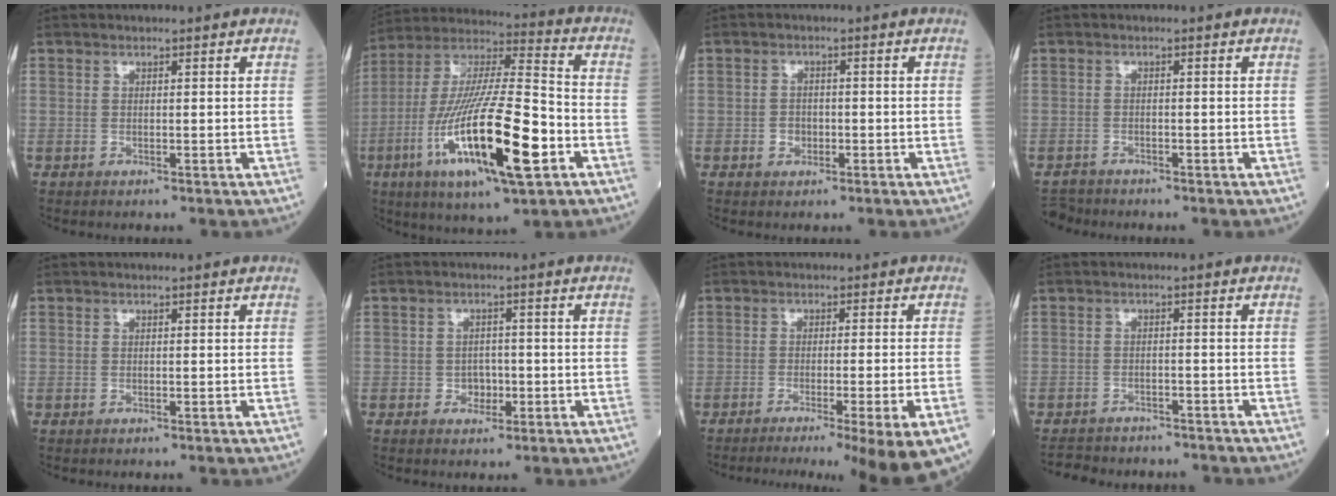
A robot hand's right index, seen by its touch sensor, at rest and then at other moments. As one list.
[{"total": 22.2, "force": [-7.4, 3.7, 20.6], "torque": [-0.406, -0.026, -0.127]}, {"total": 2.0, "force": [-0.7, 1.7, 0.9], "torque": [-0.014, 0.005, -0.007]}, {"total": 1.9, "force": [-1.6, 0.8, -0.3], "torque": [0.000, -0.003, -0.029]}, {"total": 0.0}, {"total": 2.4, "force": [-0.7, 2.0, 1.2], "torque": [-0.011, 0.005, -0.010]}, {"total": 13.6, "force": [-9.4, -0.7, 9.7], "torque": [-0.080, -0.030, -0.130]}, {"total": 9.7, "force": [-8.9, 3.0, 2.4], "torque": [-0.054, -0.001, -0.114]}]